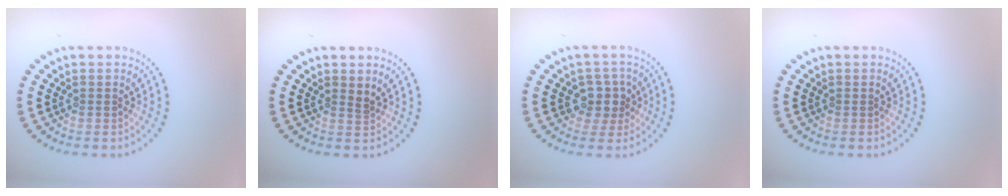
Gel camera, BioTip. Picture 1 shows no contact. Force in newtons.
{"total": 0.7, "press": 0.4, "slide": 0.5}
{"total": 2.5, "press": 2.0, "slide": 1.4}
{"total": 0.0}